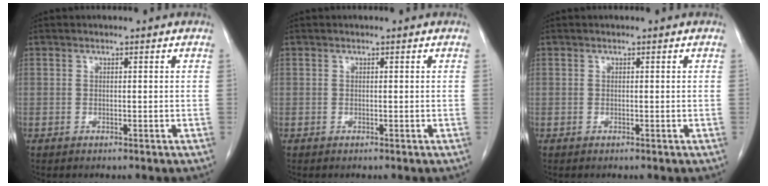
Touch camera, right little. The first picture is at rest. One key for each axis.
{"total": 0.0}
{"total": 0.0}